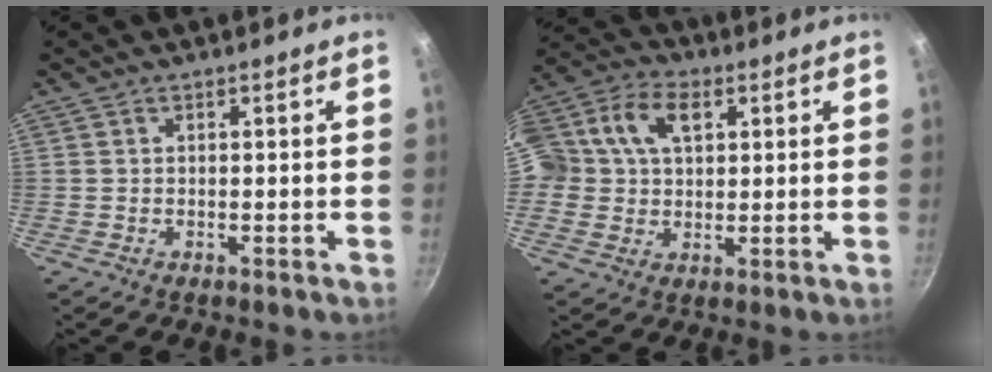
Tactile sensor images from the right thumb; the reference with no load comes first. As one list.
[{"total": 15.6, "force": [3.9, 11.7, 9.6], "torque": [-0.187, 0.029, 0.057]}]